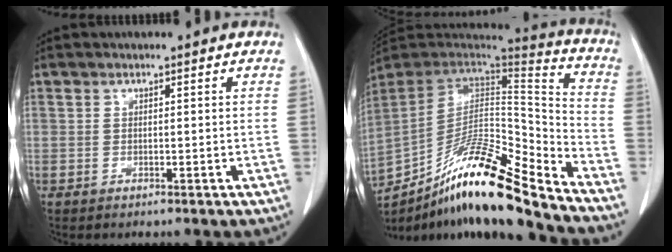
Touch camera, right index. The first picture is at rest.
{"total": 21.6, "force": [-16.7, 1.7, 13.6], "torque": [-0.235, 0.000, -0.298]}